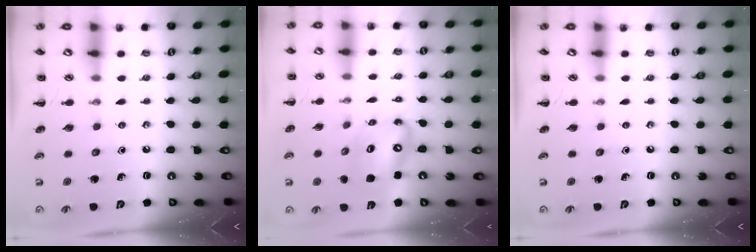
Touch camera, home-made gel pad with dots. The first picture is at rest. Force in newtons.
{"total": 13.1, "press": 12.6, "slide": 3.6}
{"total": 0.0}